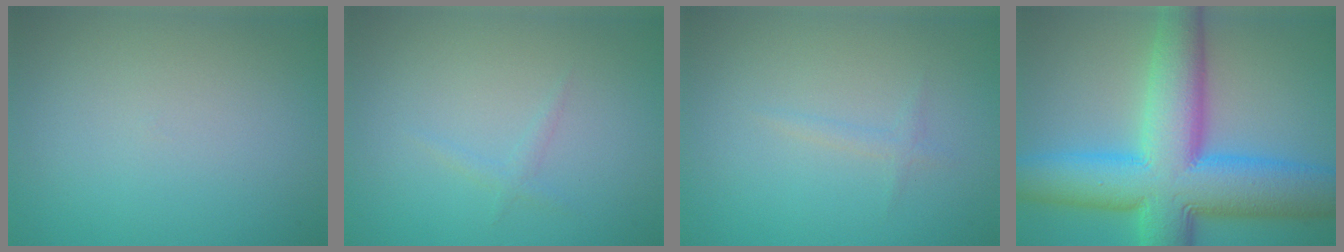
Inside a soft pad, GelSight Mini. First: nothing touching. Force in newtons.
{"total": 0.8, "press": 0.8, "slide": 0.0}
{"total": 0.8, "press": 0.8, "slide": 0.0}
{"total": 13.6, "press": 13.6, "slide": 0.4}